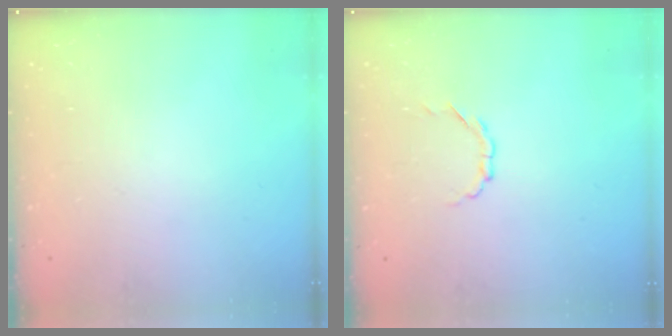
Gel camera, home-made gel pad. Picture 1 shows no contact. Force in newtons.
{"total": 2.8, "press": 2.7, "slide": 0.8}